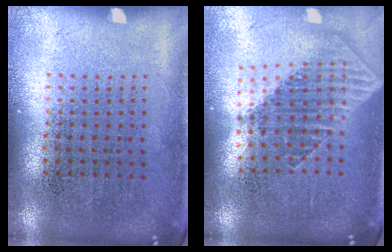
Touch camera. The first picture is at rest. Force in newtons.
{"total": 1.8, "press": 1.5, "slide": 1.1}